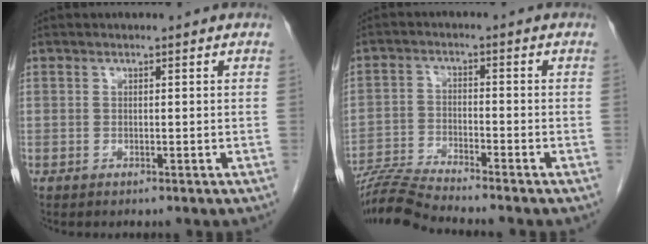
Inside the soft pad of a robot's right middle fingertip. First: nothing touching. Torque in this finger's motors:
{"motor_torque": [-0.18, -0.18, -0.03, 0.05]}